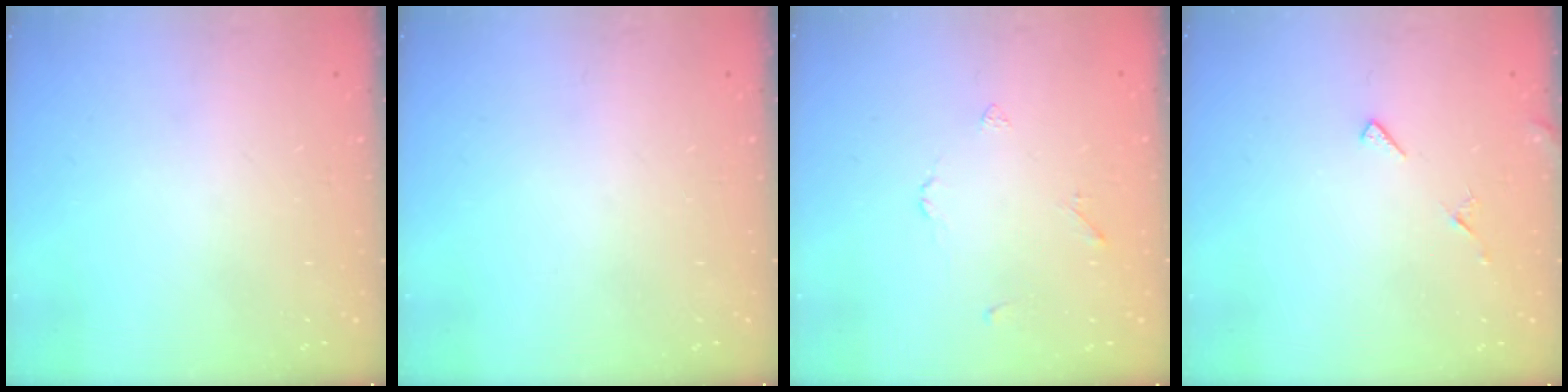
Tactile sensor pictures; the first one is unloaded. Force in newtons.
{"total": 0.0}
{"total": 2.2, "press": 2.2, "slide": 0.5}
{"total": 4.7, "press": 4.7, "slide": 0.3}